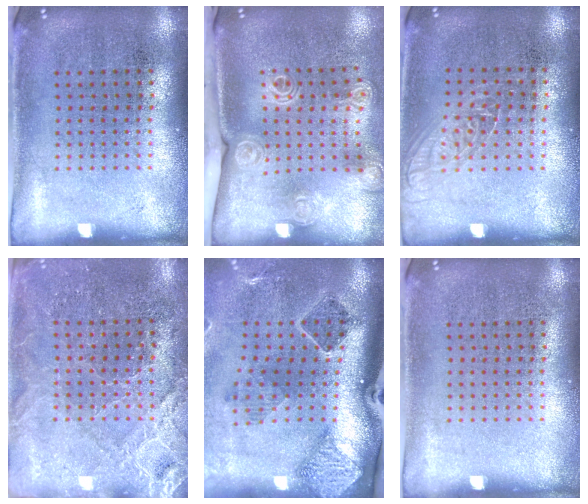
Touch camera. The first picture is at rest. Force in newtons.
{"total": 2.0, "press": 1.6, "slide": 1.3}
{"total": 1.1, "press": 1.0, "slide": 0.5}
{"total": 3.0, "press": 2.9, "slide": 0.4}
{"total": 1.9, "press": 1.6, "slide": 1.0}
{"total": 0.0}